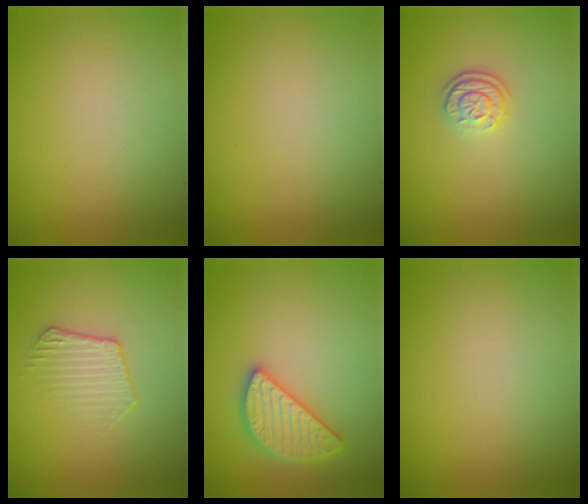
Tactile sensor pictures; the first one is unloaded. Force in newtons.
{"total": 0.0}
{"total": 2.5, "press": 2.0, "slide": 1.5}
{"total": 1.8, "press": 1.1, "slide": 1.4}
{"total": 3.8, "press": 3.7, "slide": 0.7}
{"total": 0.0}